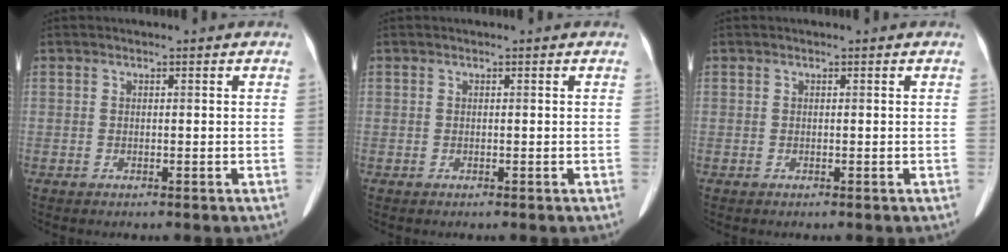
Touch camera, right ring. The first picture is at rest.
{"total": 0.0}
{"total": 0.0}